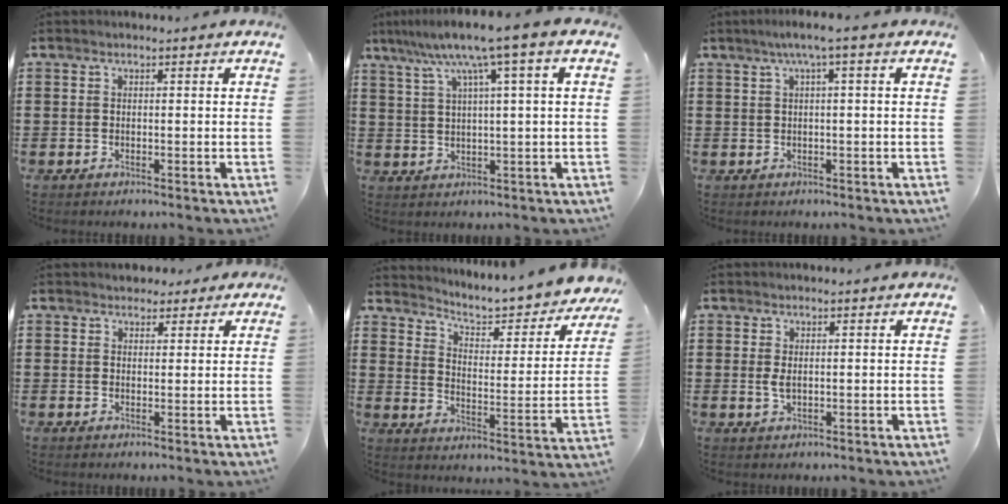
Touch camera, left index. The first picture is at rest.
{"total": 8.4, "force": [4.1, -0.3, 7.3], "torque": [-0.151, -0.010, 0.065]}
{"total": 2.0, "force": [0.3, -0.1, 2.0], "torque": [-0.036, -0.001, 0.004]}
{"total": 2.5, "force": [1.9, 1.6, 0.1], "torque": [-0.003, 0.006, 0.034]}
{"total": 5.2, "force": [4.7, 0.8, 2.1], "torque": [-0.059, -0.039, 0.072]}
{"total": 1.8, "force": [0.3, 0.7, 1.7], "torque": [-0.041, 0.000, 0.002]}